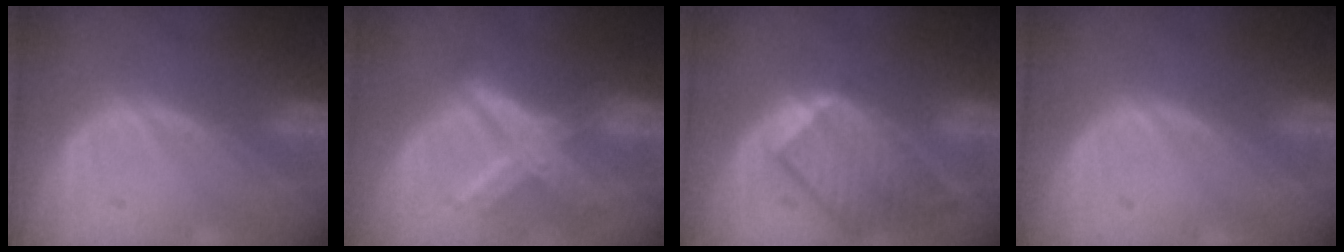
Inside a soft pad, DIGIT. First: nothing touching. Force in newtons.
{"total": 8.2, "press": 7.0, "slide": 4.3}
{"total": 9.1, "press": 8.0, "slide": 4.4}
{"total": 0.0}